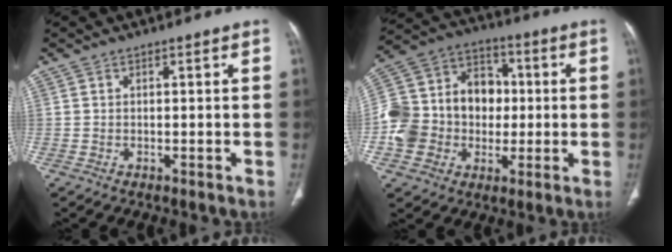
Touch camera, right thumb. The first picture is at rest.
{"total": 18.1, "force": [-1.7, 15.1, 9.8], "torque": [-0.148, 0.046, -0.031]}